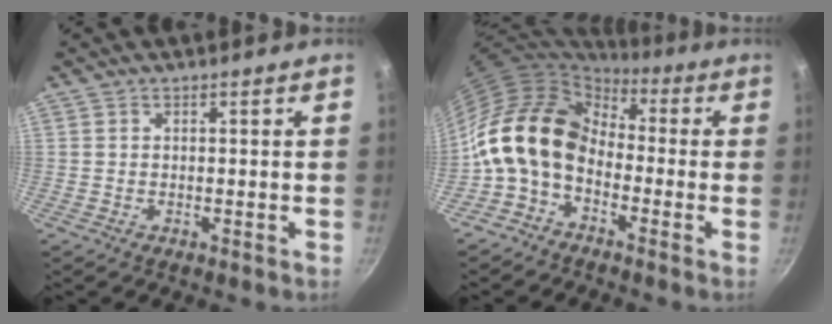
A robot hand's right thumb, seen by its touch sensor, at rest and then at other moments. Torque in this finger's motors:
{"motor_torque": [1.42, 2.67, 1.30, -1.47, 0.57]}